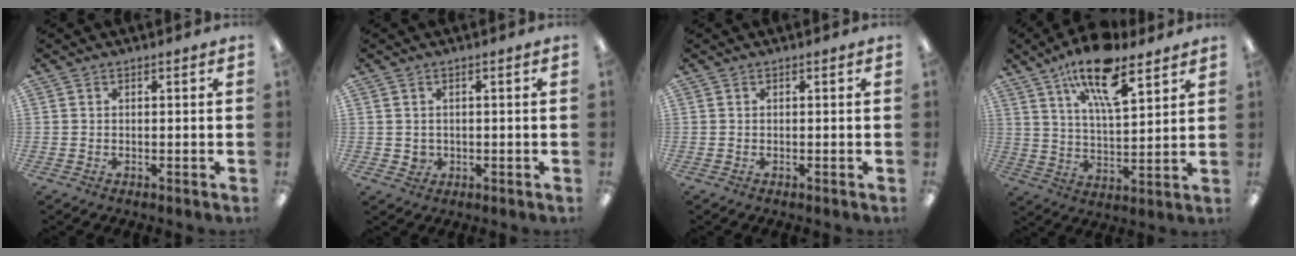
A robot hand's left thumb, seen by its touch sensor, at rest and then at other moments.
{"total": 2.0, "force": [0.4, 1.8, 0.8], "torque": [-0.016, 0.001, 0.006]}
{"total": 0.0}
{"total": 16.3, "force": [10.7, 5.6, 10.9], "torque": [-0.183, -0.048, 0.179]}